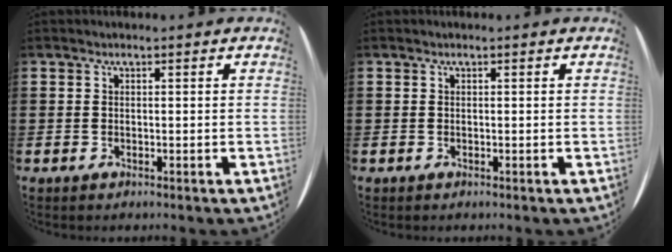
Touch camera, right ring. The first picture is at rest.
{"total": 0.0}